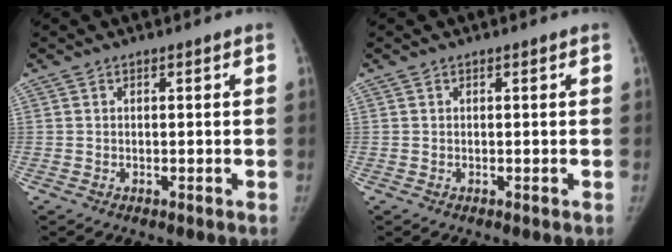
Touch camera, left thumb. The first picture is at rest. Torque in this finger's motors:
{"motor_torque": [0.08, 0.00, 0.22, -0.10, 0.02]}